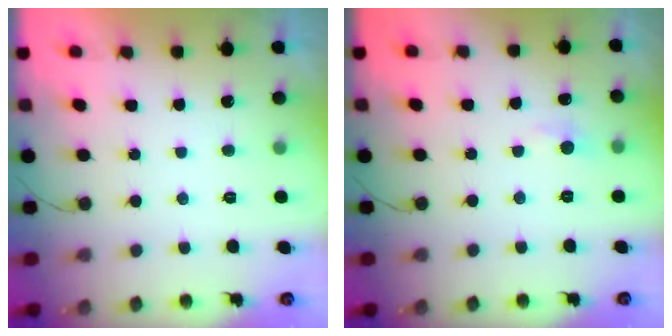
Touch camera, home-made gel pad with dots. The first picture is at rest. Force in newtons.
{"total": 5.4, "press": 5.4, "slide": 0.7}